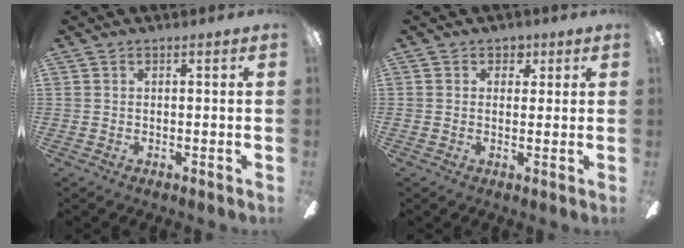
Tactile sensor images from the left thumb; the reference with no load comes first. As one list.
[{"total": 2.9, "force": [1.5, 2.4, 0.7], "torque": [0.005, -0.004, 0.022]}]